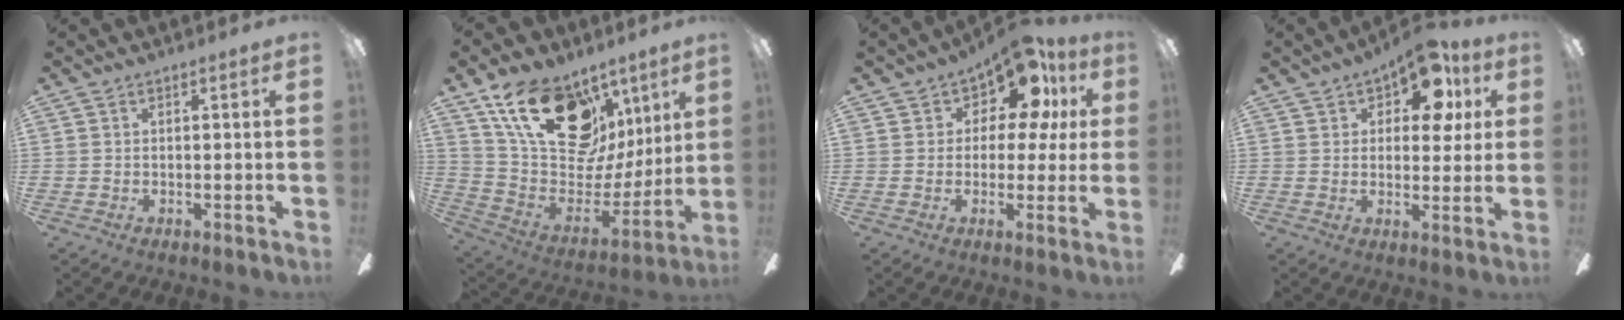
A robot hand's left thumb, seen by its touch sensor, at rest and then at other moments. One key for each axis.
{"total": 25.2, "fx": 13.6, "fy": 15.3, "fz": 14.6, "tx": -0.226, "ty": -0.064, "tz": 0.258}
{"total": 10.9, "fx": 6.6, "fy": 6.0, "fz": 6.3, "tx": -0.102, "ty": -0.037, "tz": 0.116}
{"total": 12.8, "fx": 6.9, "fy": 7.0, "fz": 8.2, "tx": -0.109, "ty": -0.020, "tz": 0.117}